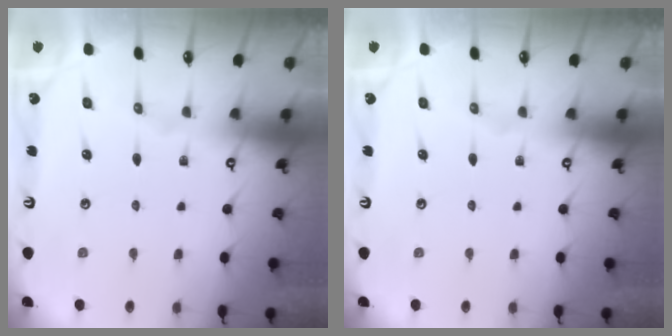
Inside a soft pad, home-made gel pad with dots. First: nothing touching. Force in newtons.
{"total": 0.0}